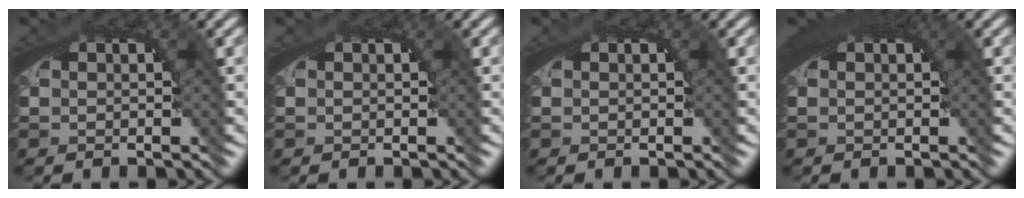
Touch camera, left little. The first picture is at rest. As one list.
[{"total": 0.0}, {"total": 0.0}, {"total": 2.9, "force": [1.2, 0.7, 2.6], "torque": [-0.030, 0.011, 0.016]}]